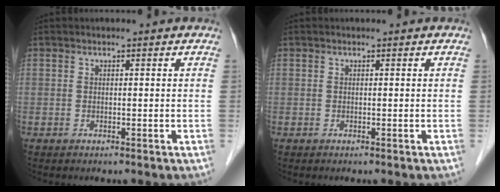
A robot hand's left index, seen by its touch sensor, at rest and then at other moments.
{"total": 0.0}